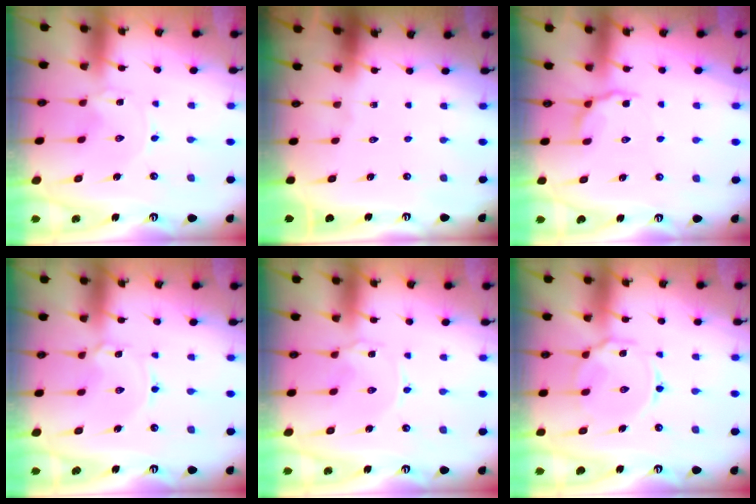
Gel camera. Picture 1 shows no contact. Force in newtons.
{"total": 0.0}
{"total": 4.6, "press": 4.4, "slide": 1.3}
{"total": 1.8, "press": 1.8, "slide": 0.3}
{"total": 0.8, "press": 0.8, "slide": 0.2}
{"total": 9.6, "press": 9.6, "slide": 0.8}